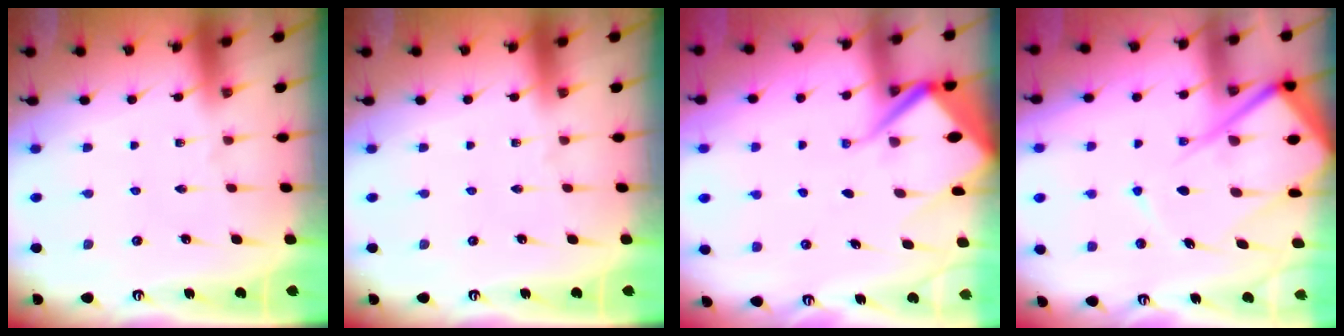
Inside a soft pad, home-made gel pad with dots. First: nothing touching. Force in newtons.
{"total": 0.0}
{"total": 8.2, "press": 8.2, "slide": 0.9}
{"total": 16.8, "press": 16.7, "slide": 1.9}